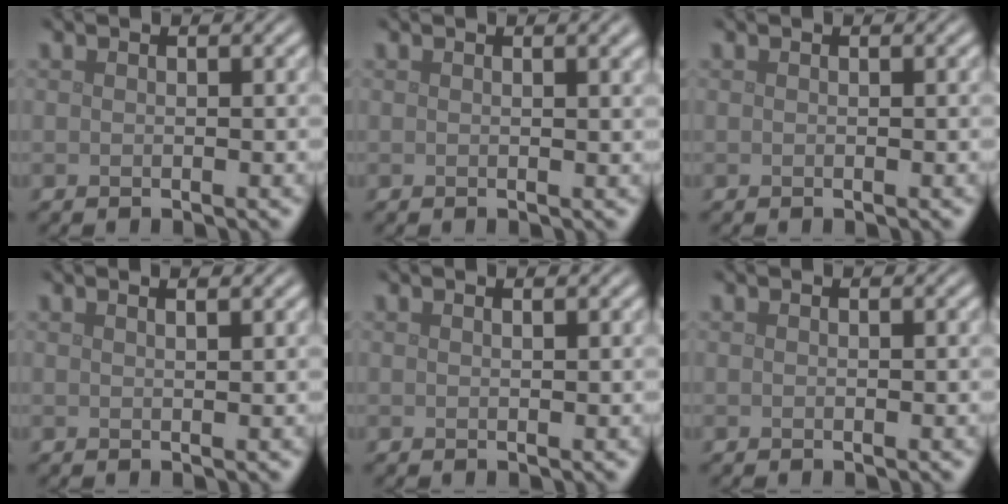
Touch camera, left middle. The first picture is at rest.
{"total": 1.7, "force": [0.9, 0.6, 1.4], "torque": [-0.009, 0.006, 0.010]}
{"total": 0.0}
{"total": 1.8, "force": [1.2, 0.7, 1.1], "torque": [-0.004, 0.000, -0.002]}
{"total": 0.8, "force": [0.5, 0.3, 0.5], "torque": [-0.003, 0.002, 0.003]}
{"total": 0.0}